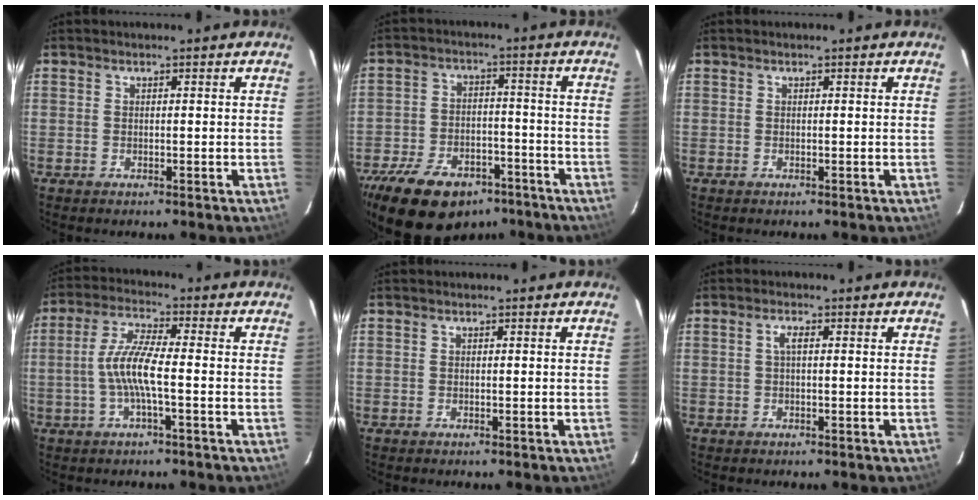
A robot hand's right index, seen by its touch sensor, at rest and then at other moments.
{"total": 19.8, "force": [-13.4, 11.0, 9.5], "torque": [-0.213, 0.003, -0.196]}
{"total": 0.0}
{"total": 7.5, "force": [-1.6, 0.8, 7.3], "torque": [-0.156, 0.006, -0.031]}
{"total": 0.0}
{"total": 1.7, "force": [0.2, 0.4, 1.6], "torque": [-0.032, 0.005, 0.002]}